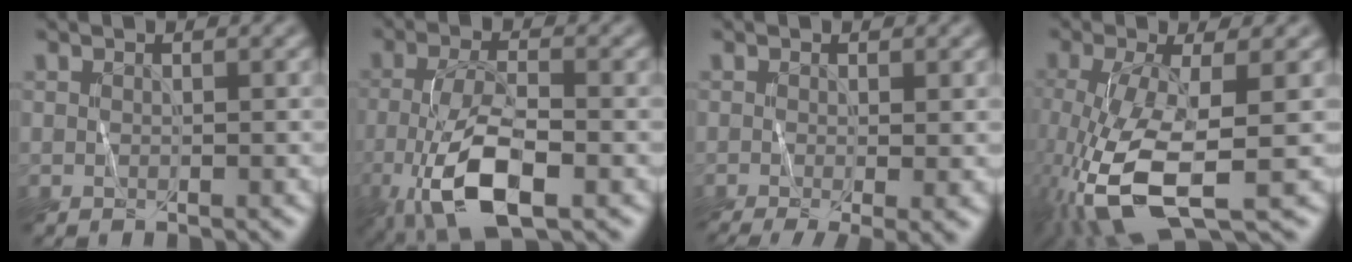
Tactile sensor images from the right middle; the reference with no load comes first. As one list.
[{"total": 7.5, "force": [-2.8, 2.9, 6.4], "torque": [-0.135, -0.005, -0.055]}, {"total": 5.0, "force": [-1.9, 1.4, 4.4], "torque": [-0.065, -0.015, -0.023]}, {"total": 9.5, "force": [-3.3, 3.0, 8.4], "torque": [-0.189, -0.017, -0.064]}]